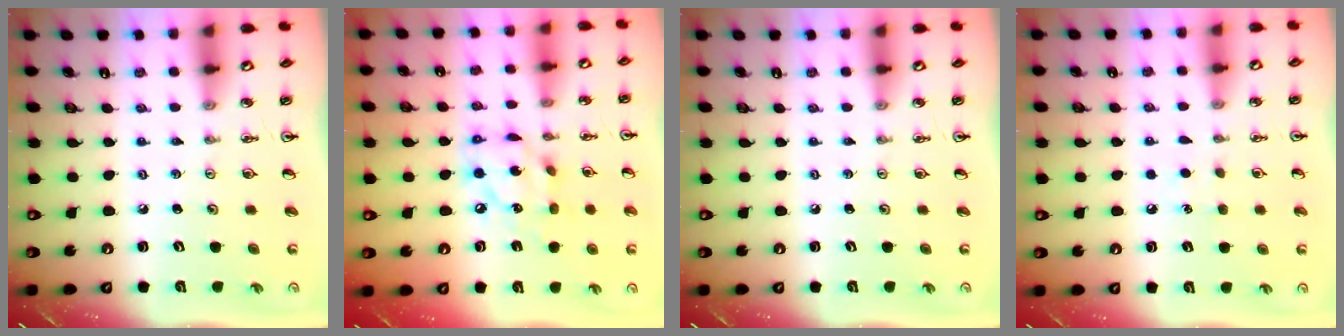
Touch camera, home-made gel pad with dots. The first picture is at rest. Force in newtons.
{"total": 12.0, "press": 12.0, "slide": 0.8}
{"total": 0.0}
{"total": 4.6, "press": 4.6, "slide": 0.6}